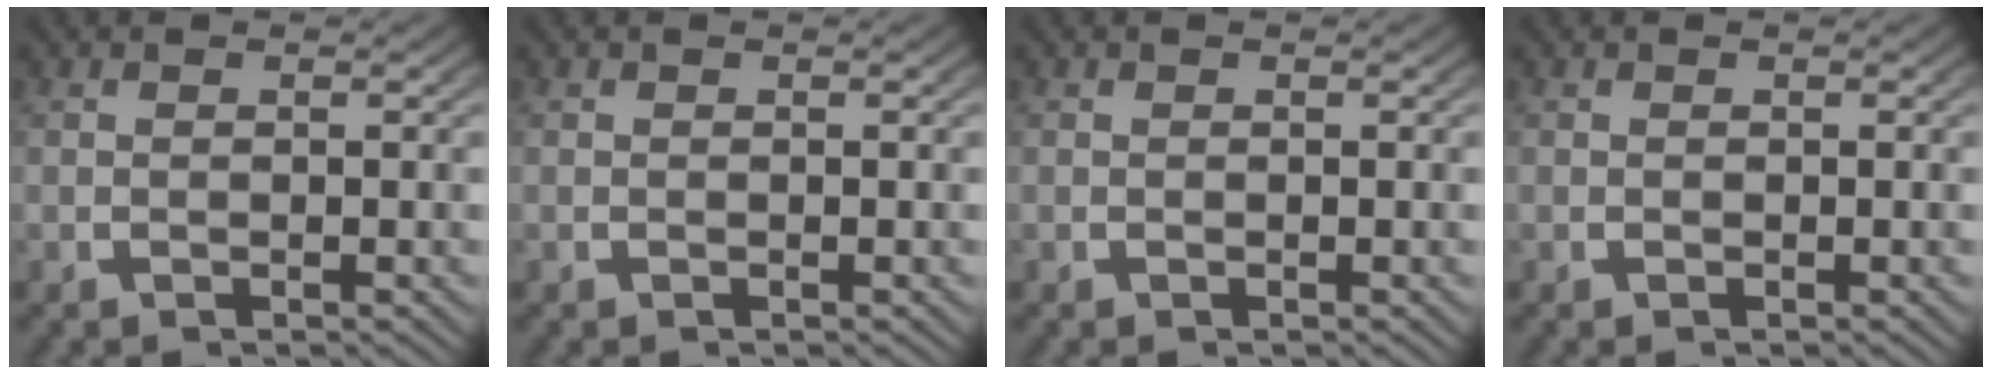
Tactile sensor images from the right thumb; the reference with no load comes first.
{"total": 0.0}
{"total": 0.0}
{"total": 0.0}